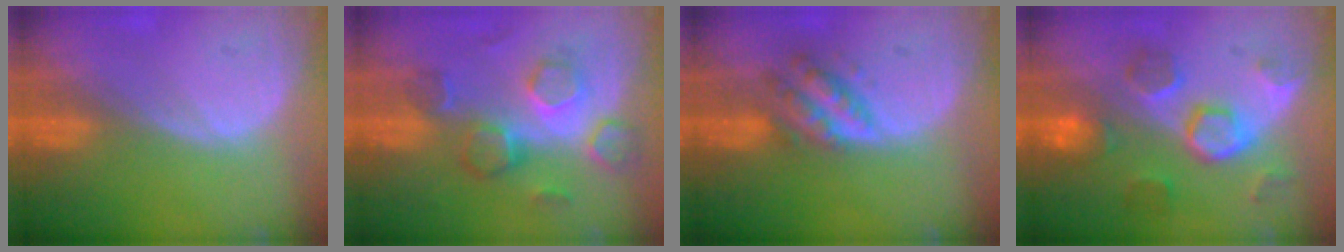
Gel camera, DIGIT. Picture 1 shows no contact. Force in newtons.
{"total": 8.9, "press": 7.7, "slide": 4.5}
{"total": 5.3, "press": 5.3, "slide": 0.2}
{"total": 8.6, "press": 7.8, "slide": 3.6}